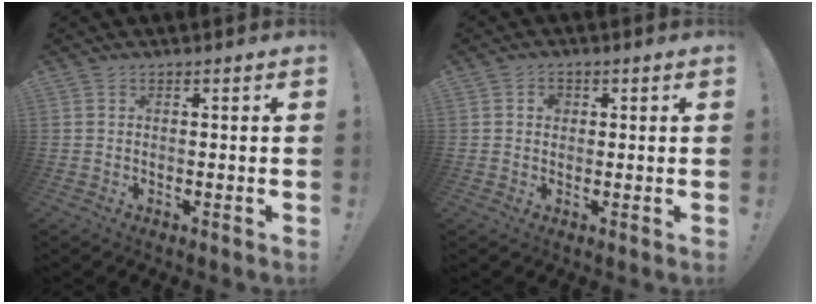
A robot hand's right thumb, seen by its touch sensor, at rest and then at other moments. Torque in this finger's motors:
{"motor_torque": [0.40, 0.76, 0.50, -0.33, 0.04]}